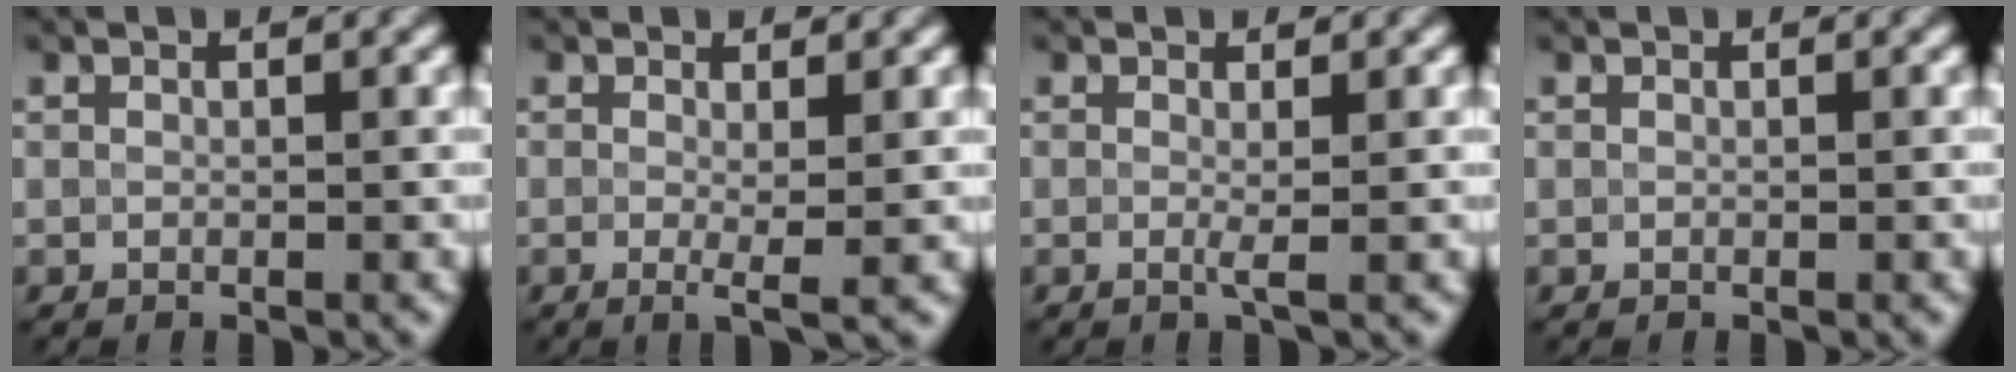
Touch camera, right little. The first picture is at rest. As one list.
[{"total": 1.9, "force": [-0.1, 0.1, 1.8], "torque": [-0.034, -0.011, -0.003]}, {"total": 0.9, "force": [-0.1, 0.0, 0.9], "torque": [-0.021, -0.008, -0.004]}, {"total": 0.0}]